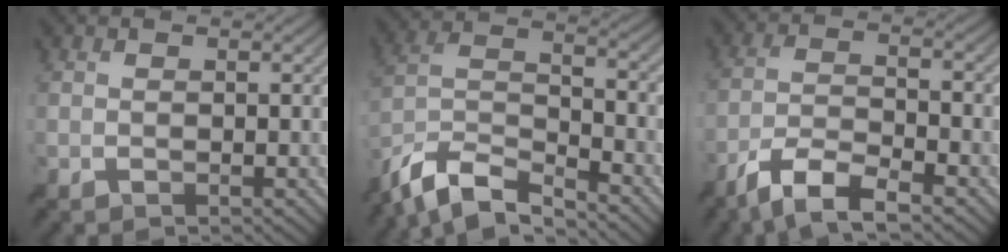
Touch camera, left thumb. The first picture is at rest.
{"total": 10.8, "force": [-8.7, 3.0, 5.7], "torque": [-0.125, 0.000, -0.176]}
{"total": 7.3, "force": [-5.2, 1.8, 4.7], "torque": [-0.097, 0.001, -0.107]}